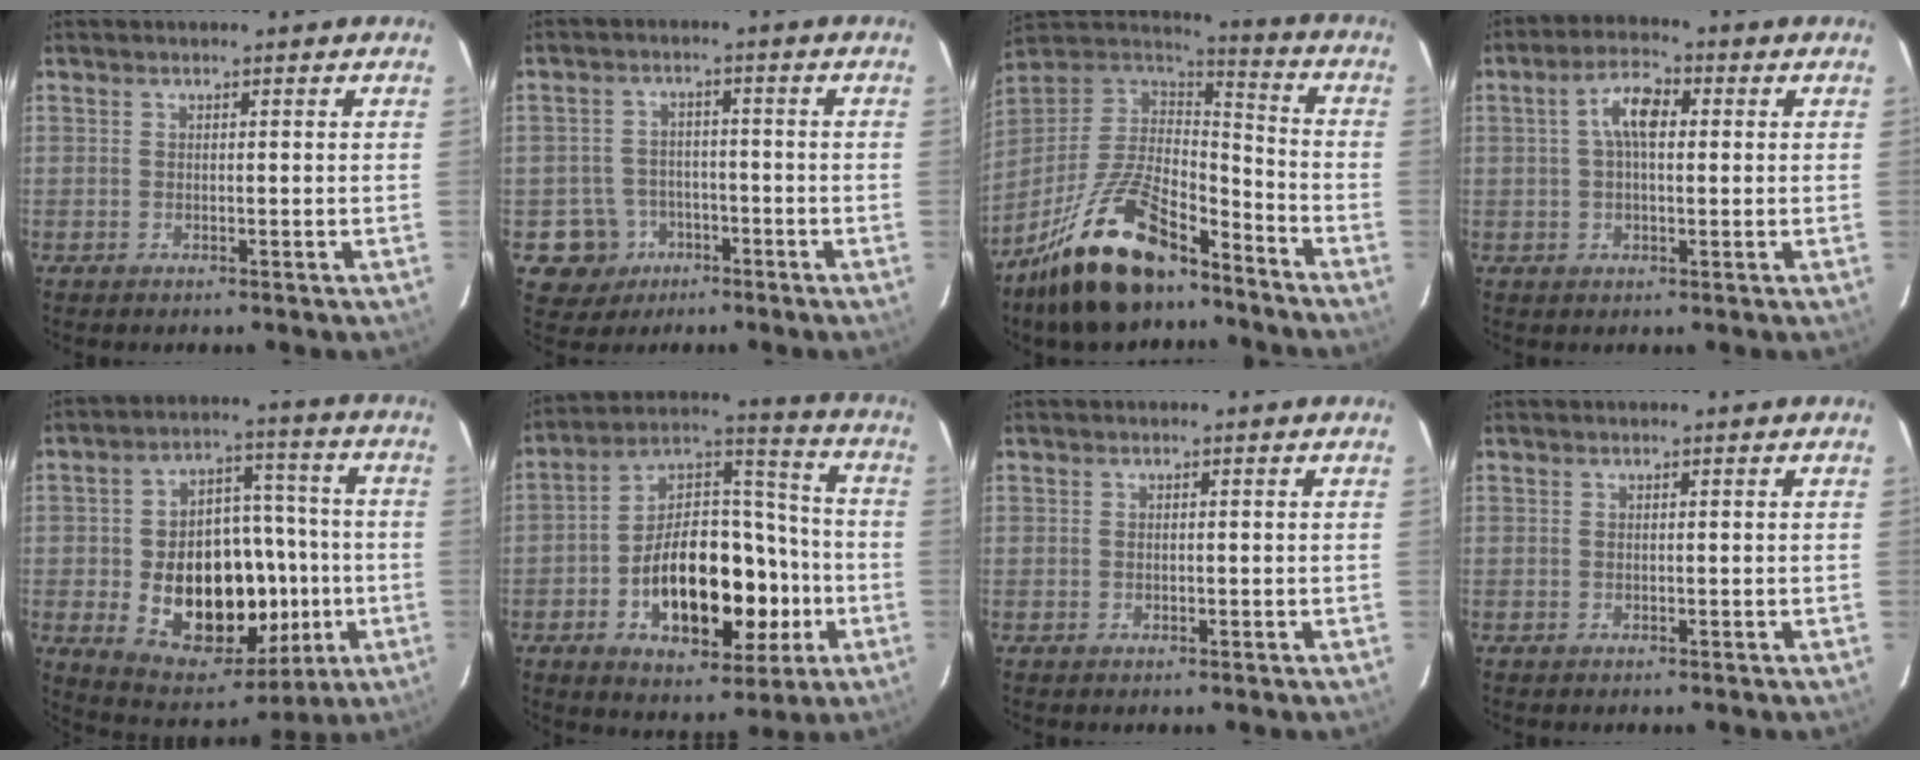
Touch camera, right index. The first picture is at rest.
{"total": 7.1, "force": [-3.4, 6.3, 0.3], "torque": [-0.022, 0.029, -0.046]}
{"total": 22.0, "force": [-15.3, 8.7, 13.2], "torque": [-0.268, -0.010, -0.264]}
{"total": 6.0, "force": [0.9, 2.8, 5.2], "torque": [-0.097, 0.019, 0.015]}
{"total": 21.4, "force": [-4.1, 14.4, 15.3], "torque": [-0.287, 0.023, -0.033]}
{"total": 21.6, "force": [-6.6, 12.1, 16.5], "torque": [-0.289, 0.042, -0.089]}
{"total": 0.5, "force": [-0.1, 0.5, 0.2], "torque": [-0.002, 0.001, -0.001]}
{"total": 0.0}